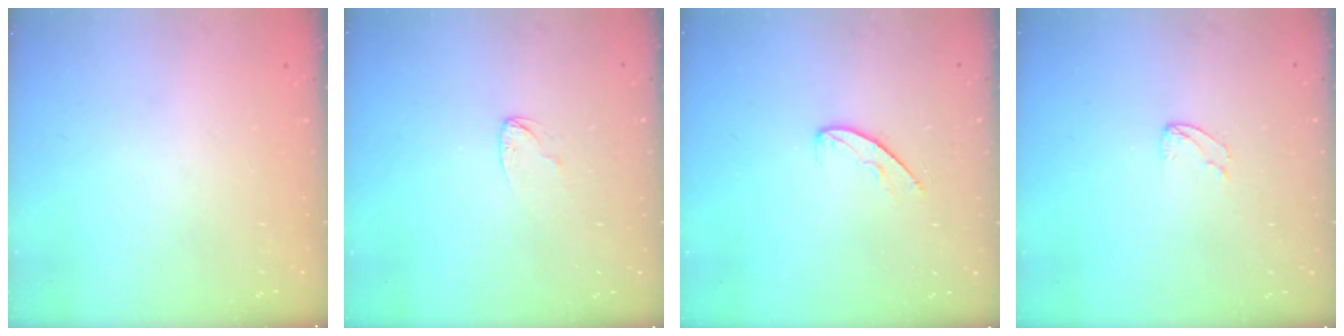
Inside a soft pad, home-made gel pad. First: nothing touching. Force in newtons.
{"total": 2.4, "press": 2.4, "slide": 0.2}
{"total": 6.5, "press": 6.5, "slide": 0.6}
{"total": 2.5, "press": 2.5, "slide": 0.2}